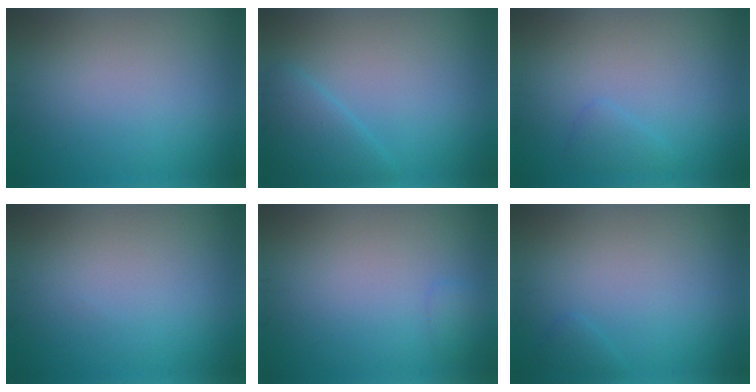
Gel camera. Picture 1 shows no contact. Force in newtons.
{"total": 2.8, "press": 2.8, "slide": 0.1}
{"total": 1.1, "press": 1.1, "slide": 0.1}
{"total": 0.0}
{"total": 0.7, "press": 0.7, "slide": 0.0}
{"total": 0.7, "press": 0.7, "slide": 0.1}